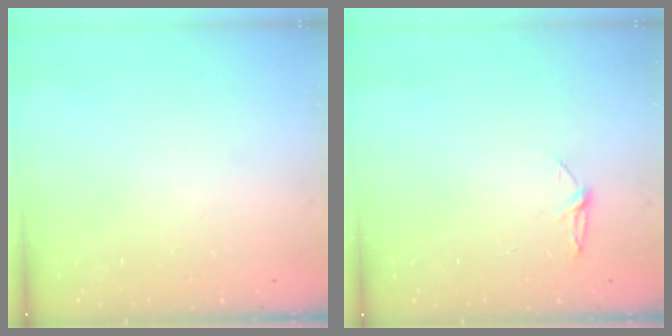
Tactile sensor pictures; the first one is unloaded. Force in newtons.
{"total": 3.9, "press": 3.9, "slide": 0.5}